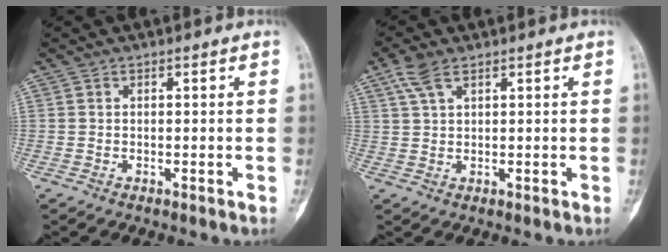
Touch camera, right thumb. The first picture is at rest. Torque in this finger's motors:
{"motor_torque": [0.00, 5.01, 2.39, 0.38, 0.18]}